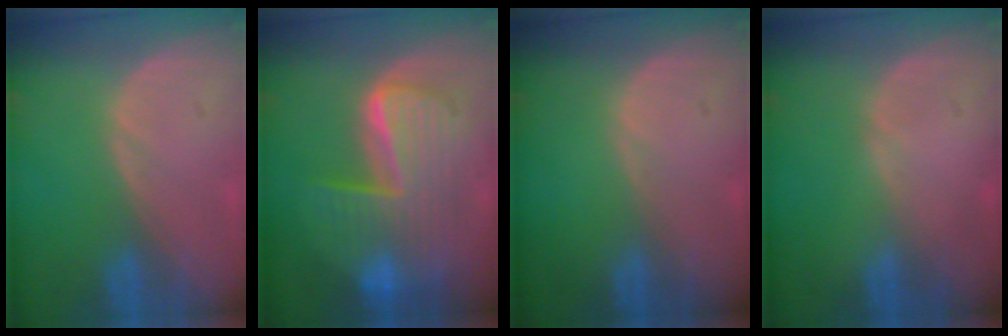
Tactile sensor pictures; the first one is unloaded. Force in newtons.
{"total": 10.3, "press": 10.3, "slide": 0.9}
{"total": 0.0}
{"total": 0.0}